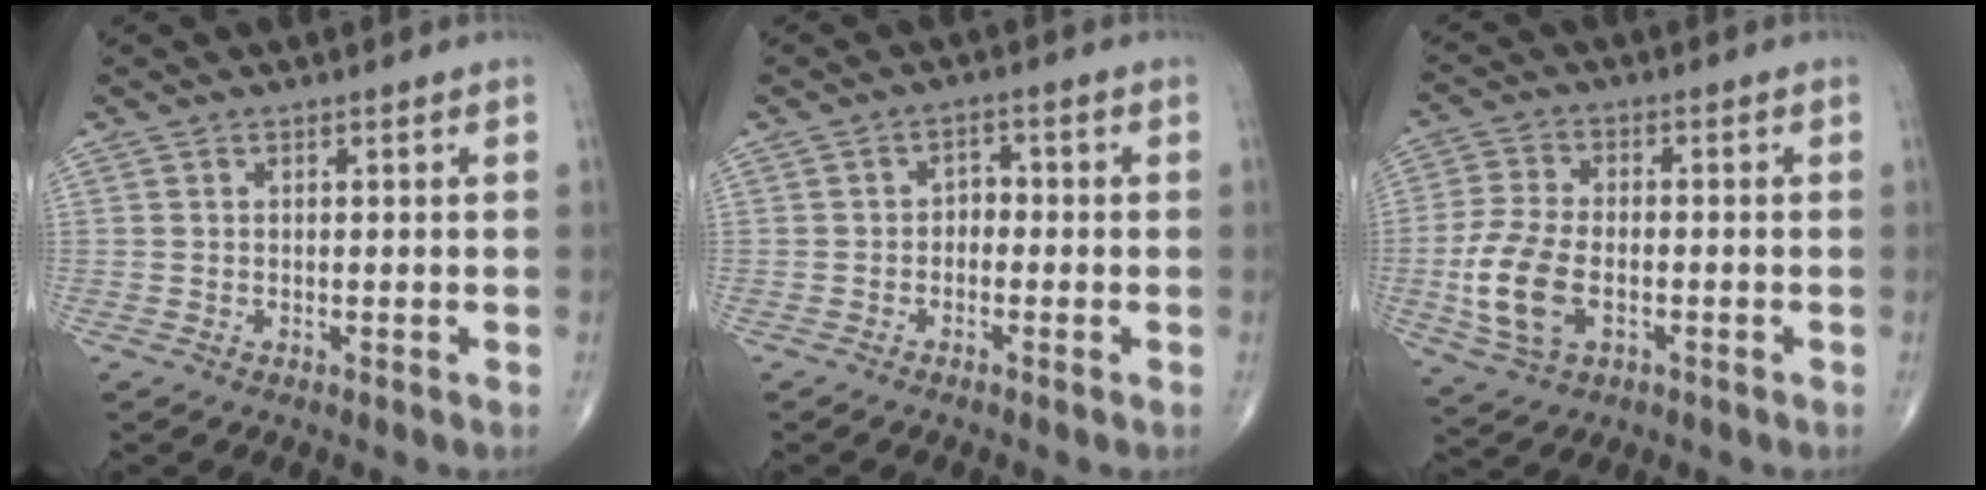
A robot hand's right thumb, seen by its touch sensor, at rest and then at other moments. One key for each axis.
{"total": 2.6, "fx": -0.9, "fy": 1.9, "fz": 1.4, "tx": -0.006, "ty": 0.017, "tz": -0.024}
{"total": 11.4, "fx": -2.7, "fy": 6.7, "fz": 8.8, "tx": -0.189, "ty": 0.007, "tz": -0.049}